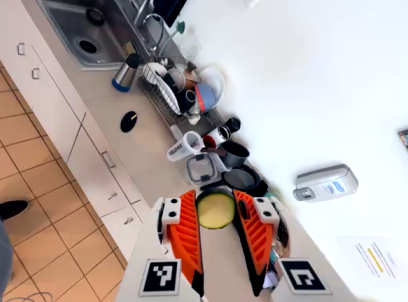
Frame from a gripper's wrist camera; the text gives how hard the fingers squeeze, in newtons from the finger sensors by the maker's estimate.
{"total": 8.7, "left": 8.8, "right": 8.7}